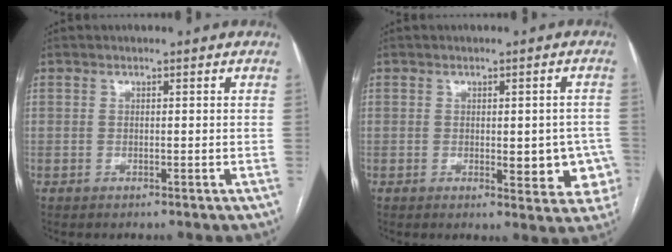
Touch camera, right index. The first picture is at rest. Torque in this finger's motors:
{"motor_torque": [0.14, 0.20, 0.12, 0.04]}